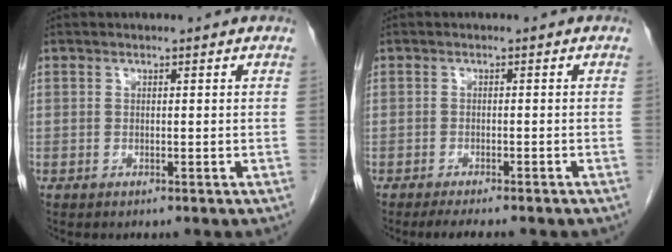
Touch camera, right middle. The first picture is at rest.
{"total": 6.3, "force": [-5.3, 1.0, 3.3], "torque": [-0.036, -0.008, -0.069]}